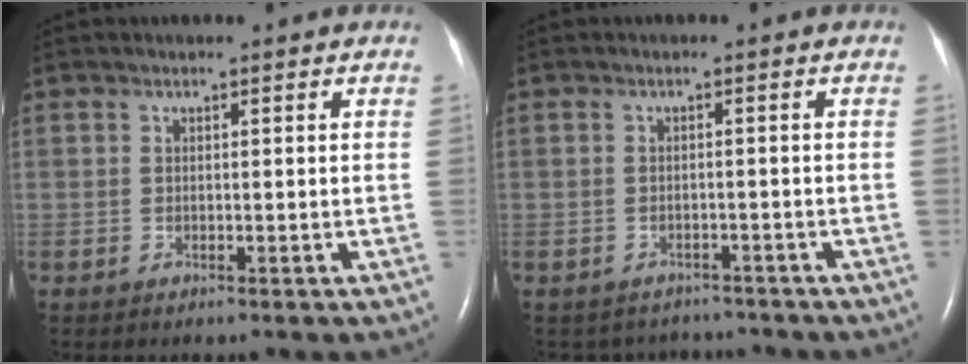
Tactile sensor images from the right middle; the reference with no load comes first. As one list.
[{"total": 5.2, "force": [-5.0, 1.6, -0.2], "torque": [0.002, 0.011, -0.060]}]